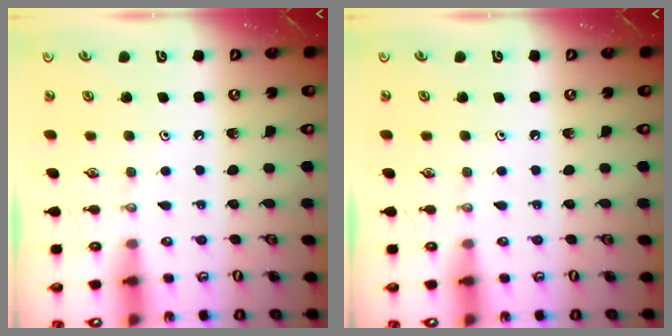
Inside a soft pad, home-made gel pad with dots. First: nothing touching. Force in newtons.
{"total": 0.0}